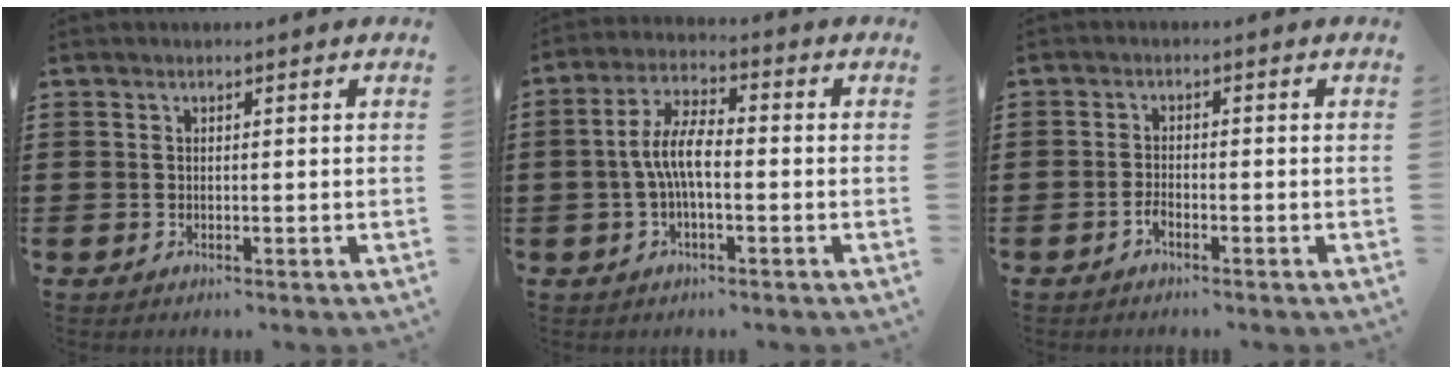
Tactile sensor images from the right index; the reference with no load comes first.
{"total": 6.5, "force": [-1.0, 2.1, 6.1], "torque": [-0.136, -0.003, -0.025]}
{"total": 1.6, "force": [-1.2, 0.4, 0.9], "torque": [-0.021, -0.001, -0.022]}